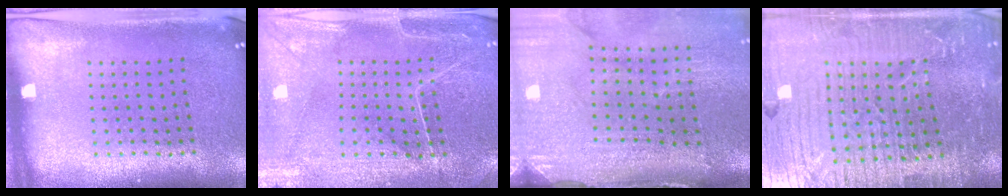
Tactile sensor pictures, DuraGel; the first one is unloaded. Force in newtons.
{"total": 0.7, "press": 0.5, "slide": 0.4}
{"total": 4.4, "press": 3.7, "slide": 2.4}
{"total": 6.3, "press": 5.7, "slide": 2.9}